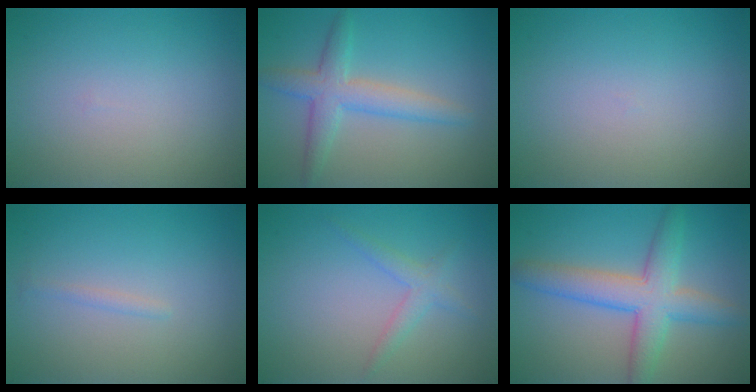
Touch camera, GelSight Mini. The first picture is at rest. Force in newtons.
{"total": 3.8, "press": 3.8, "slide": 0.2}
{"total": 0.0}
{"total": 0.6, "press": 0.6, "slide": 0.0}
{"total": 1.8, "press": 1.8, "slide": 0.1}
{"total": 5.8, "press": 5.8, "slide": 0.4}